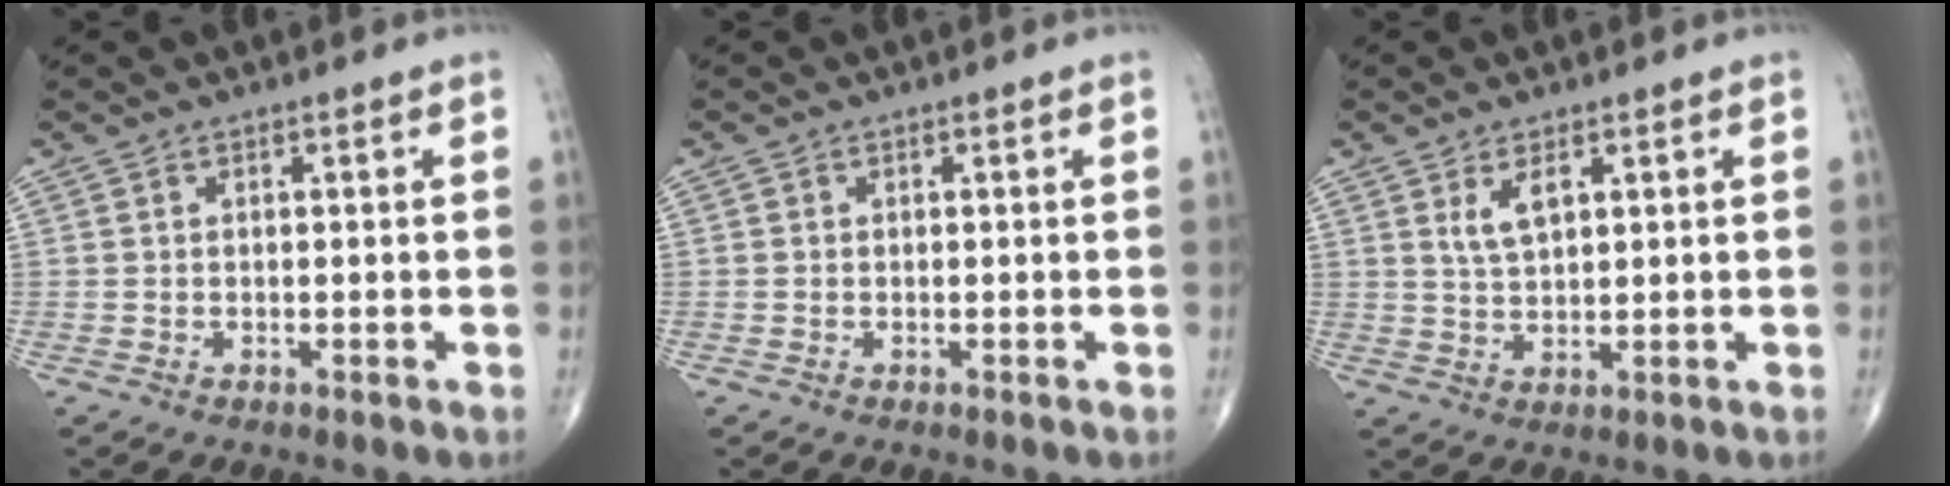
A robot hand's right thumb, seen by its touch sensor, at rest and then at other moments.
{"total": 0.0}
{"total": 4.2, "force": [1.9, 1.9, 3.2], "torque": [-0.056, -0.010, 0.041]}